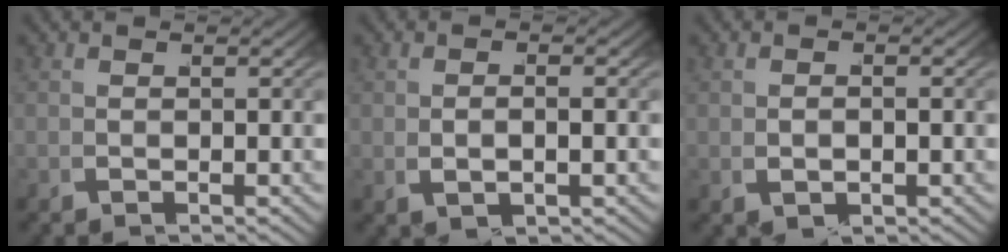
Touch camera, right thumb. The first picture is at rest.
{"total": 1.4, "force": [0.2, 0.7, 1.2], "torque": [-0.022, 0.004, 0.009]}
{"total": 1.4, "force": [0.1, 1.0, 1.0], "torque": [-0.017, -0.001, 0.008]}